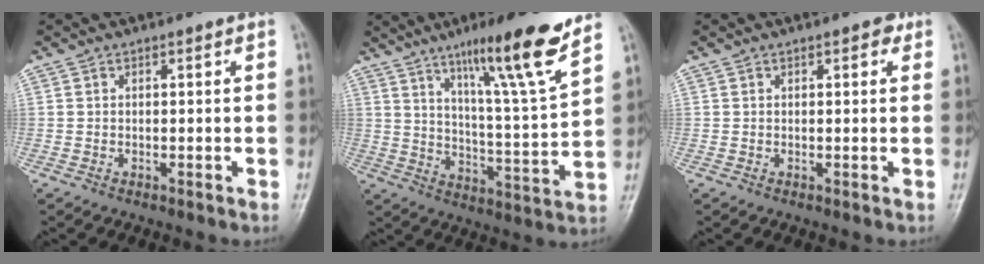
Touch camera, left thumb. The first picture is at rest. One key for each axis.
{"total": 17.4, "fx": 11.3, "fy": 1.3, "fz": 13.1, "tx": -0.191, "ty": -0.065, "tz": 0.182}
{"total": 1.8, "fx": 0.8, "fy": 1.1, "fz": 1.1, "tx": -0.001, "ty": 0.000, "tz": 0.008}